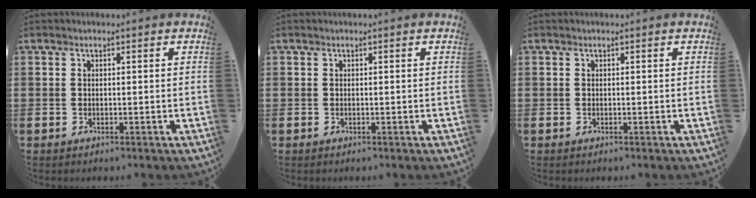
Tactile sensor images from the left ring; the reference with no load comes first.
{"total": 0.0}
{"total": 0.0}